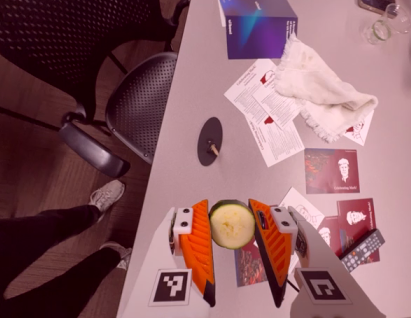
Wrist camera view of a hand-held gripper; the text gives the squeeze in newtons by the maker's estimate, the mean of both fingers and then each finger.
{"total": 9.6, "left": 9.4, "right": 9.8}